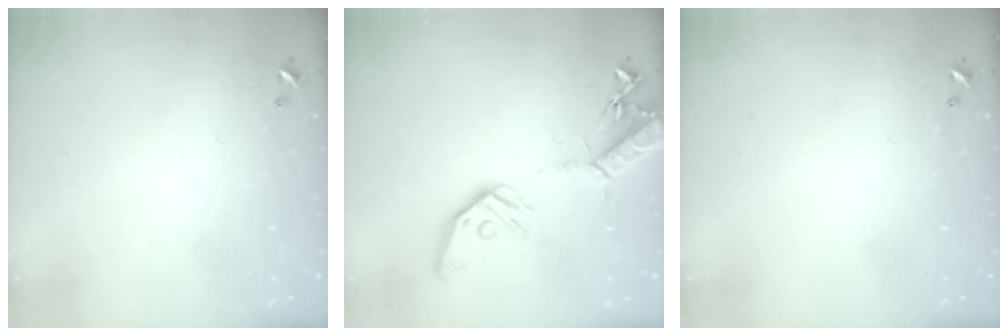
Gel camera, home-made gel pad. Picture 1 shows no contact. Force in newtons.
{"total": 16.6, "press": 16.2, "slide": 3.2}
{"total": 0.0}